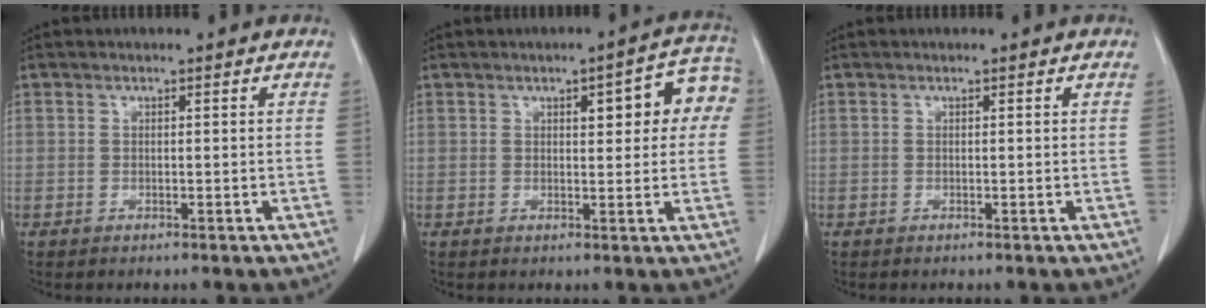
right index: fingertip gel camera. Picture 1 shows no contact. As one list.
[{"total": 8.4, "force": [2.3, 2.8, 7.6], "torque": [-0.085, 0.027, 0.024]}, {"total": 0.0}]